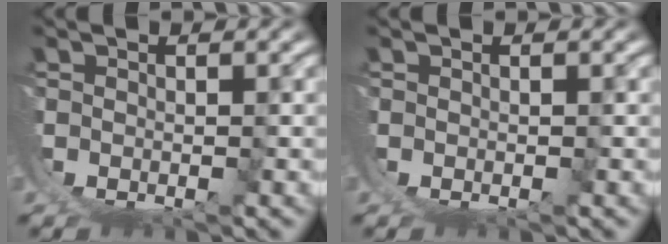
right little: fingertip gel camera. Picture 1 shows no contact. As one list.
[{"total": 0.0}]